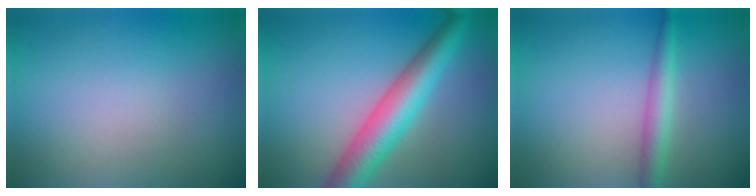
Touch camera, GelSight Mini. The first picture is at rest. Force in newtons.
{"total": 6.4, "press": 6.4, "slide": 0.1}
{"total": 2.3, "press": 2.3, "slide": 0.0}